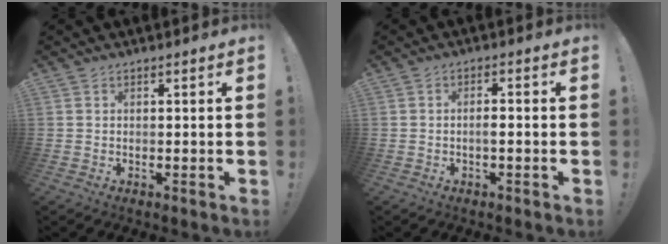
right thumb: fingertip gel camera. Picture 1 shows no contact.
{"total": 2.5, "force": [-1.0, 0.3, 2.2], "torque": [-0.039, 0.001, -0.018]}